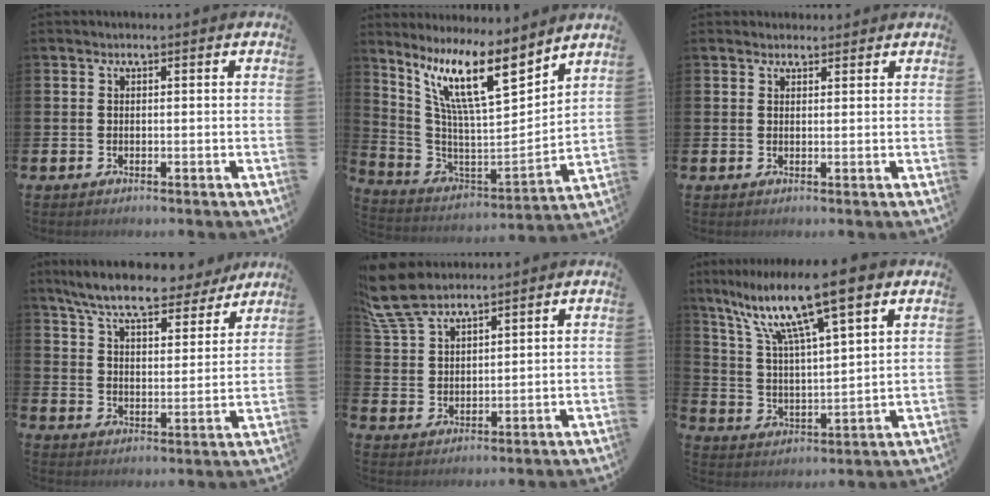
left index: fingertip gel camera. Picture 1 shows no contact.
{"total": 13.2, "force": [8.7, 2.9, 9.5], "torque": [-0.205, -0.042, 0.151]}
{"total": 1.7, "force": [1.5, 0.6, -0.1], "torque": [0.007, 0.000, 0.028]}
{"total": 9.2, "force": [8.3, 1.6, 3.6], "torque": [-0.101, -0.042, 0.147]}
{"total": 7.6, "force": [6.8, 2.2, 2.8], "torque": [-0.076, -0.018, 0.128]}
{"total": 12.5, "force": [9.3, 2.0, 8.1], "torque": [-0.177, -0.045, 0.152]}